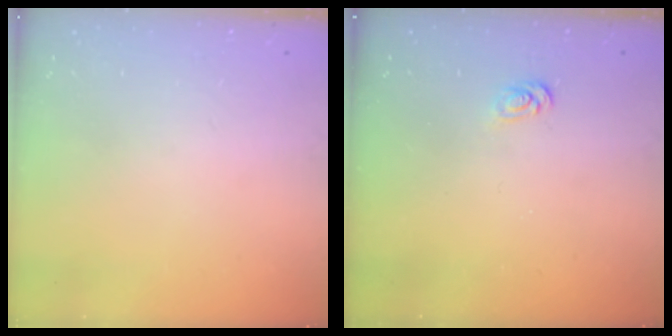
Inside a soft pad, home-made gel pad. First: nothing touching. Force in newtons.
{"total": 2.5, "press": 2.5, "slide": 0.3}